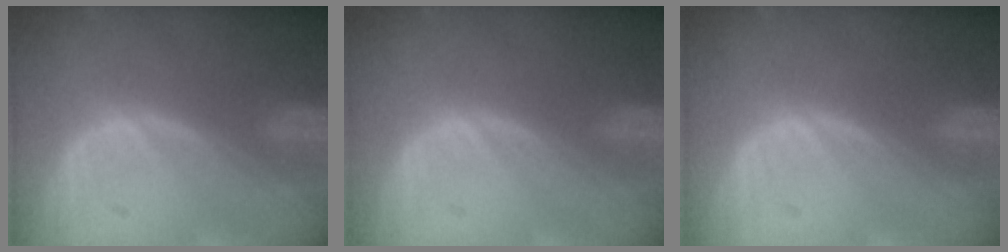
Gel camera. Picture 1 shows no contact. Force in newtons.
{"total": 0.0}
{"total": 0.0}